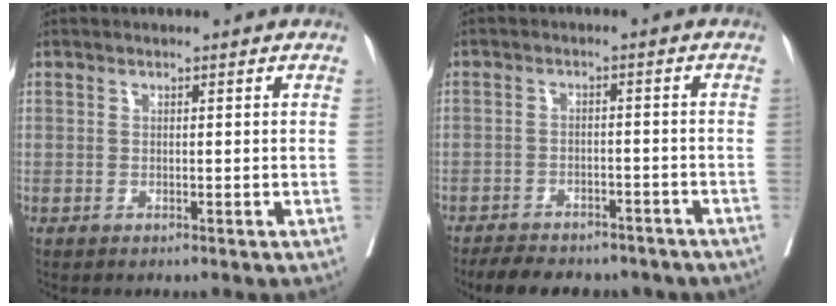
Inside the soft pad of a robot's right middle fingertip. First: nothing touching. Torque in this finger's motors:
{"motor_torque": [1.08, -1.06, 0.20, 0.05]}